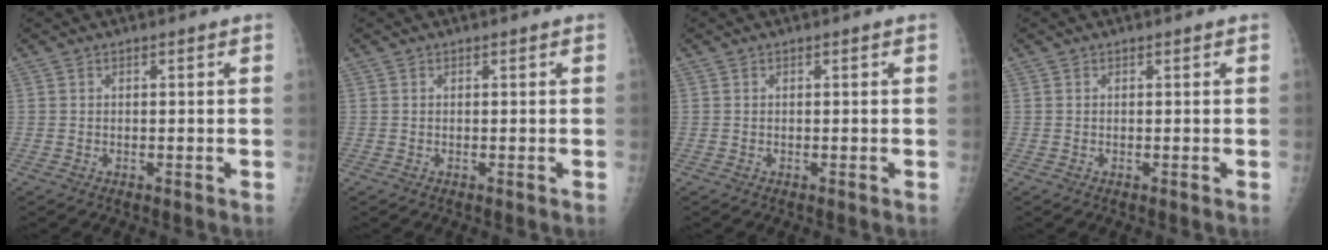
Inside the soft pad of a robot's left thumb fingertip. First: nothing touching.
{"total": 0.0}
{"total": 0.0}
{"total": 0.0}